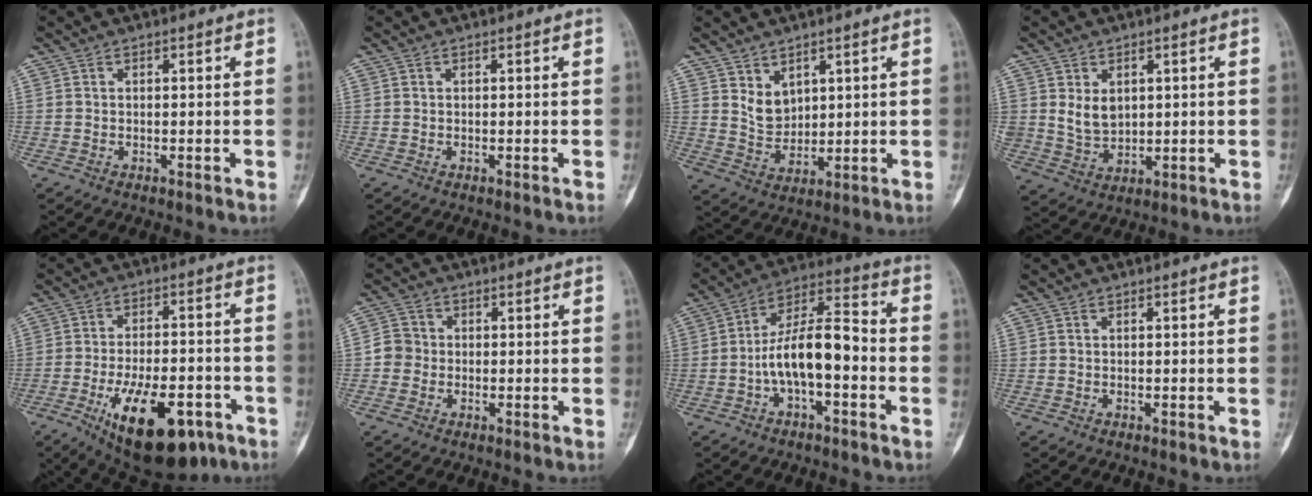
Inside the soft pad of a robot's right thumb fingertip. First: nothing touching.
{"total": 0.0}
{"total": 5.4, "force": [2.8, 3.7, 2.6], "torque": [-0.029, -0.029, 0.066]}
{"total": 5.7, "force": [1.7, 4.2, 3.5], "torque": [-0.047, -0.019, 0.046]}
{"total": 19.1, "force": [-9.0, 8.6, 14.5], "torque": [-0.217, 0.027, -0.124]}
{"total": 3.6, "force": [-0.6, 3.4, 1.0], "torque": [-0.004, 0.008, -0.021]}
{"total": 12.6, "force": [-2.9, 5.4, 11.0], "torque": [-0.191, 0.051, -0.056]}
{"total": 0.0}